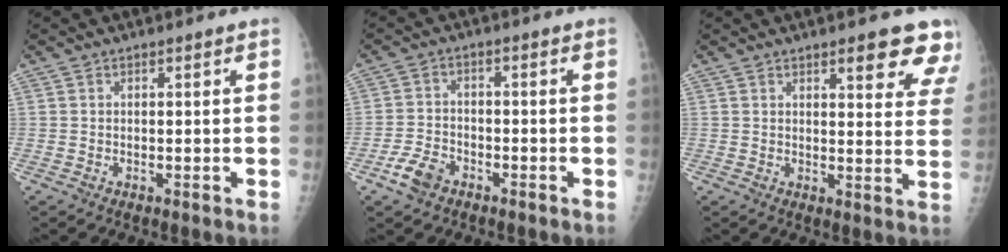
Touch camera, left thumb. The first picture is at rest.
{"total": 5.2, "force": [-3.3, 3.1, 2.5], "torque": [-0.046, 0.017, -0.060]}
{"total": 10.4, "force": [7.4, 3.1, 6.6], "torque": [-0.042, -0.034, 0.077]}